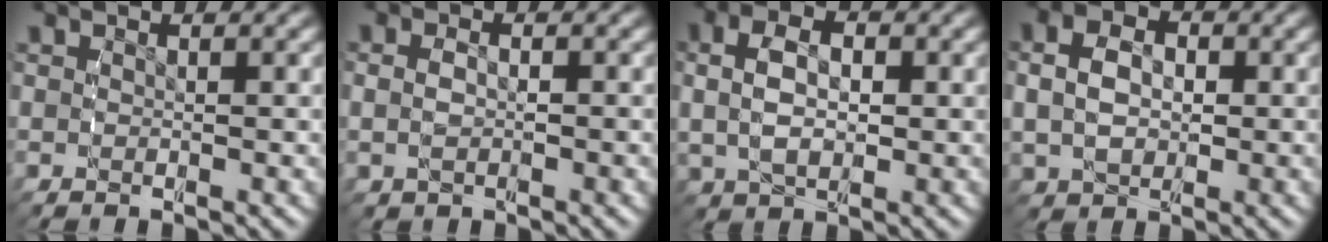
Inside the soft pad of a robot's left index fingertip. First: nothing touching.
{"total": 2.0, "force": [-0.1, 1.4, 1.4], "torque": [-0.039, -0.010, 0.005]}
{"total": 5.4, "force": [0.8, 3.5, 4.0], "torque": [-0.079, -0.003, 0.019]}
{"total": 5.0, "force": [0.4, 3.8, 3.3], "torque": [-0.068, -0.011, 0.017]}